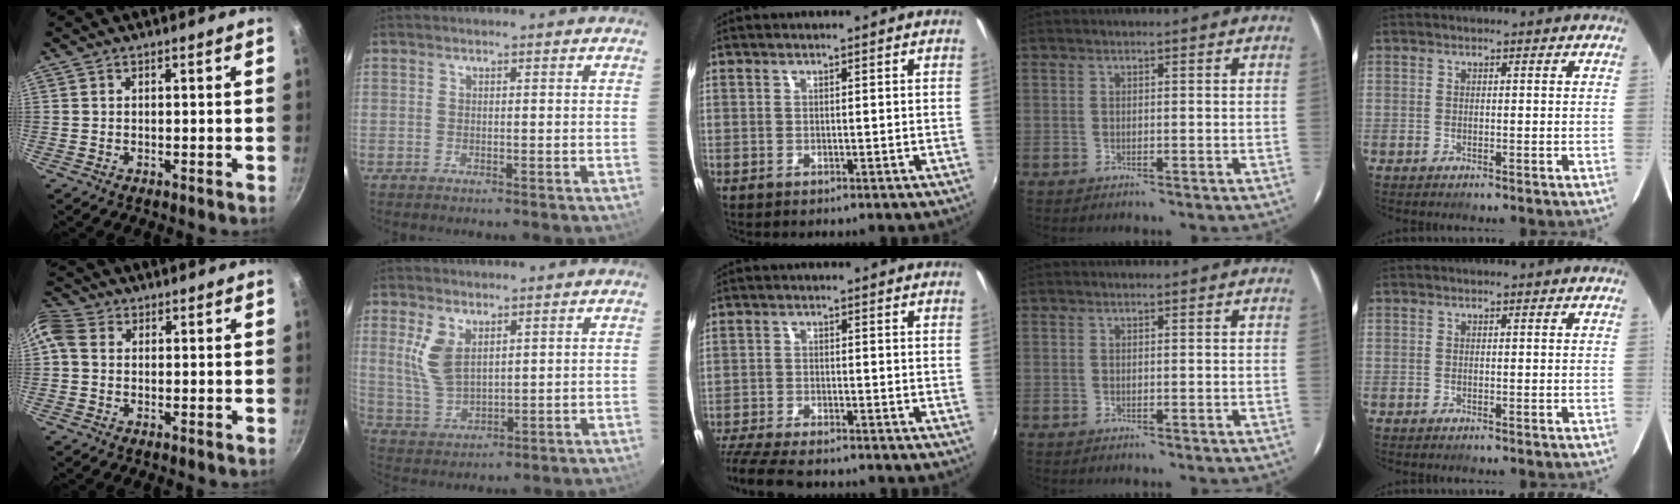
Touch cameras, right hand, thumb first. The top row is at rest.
{"thumb": {"total": 6.3, "force": [0.7, 5.1, 3.6], "torque": [-0.082, 0.017, -0.001]}, "index": {"total": 8.0, "force": [3.4, 4.2, 5.8], "torque": [-0.119, -0.002, 0.078]}, "middle": {"total": 11.5, "force": [-9.9, 2.3, 5.3], "torque": [-0.130, -0.039, -0.172]}}